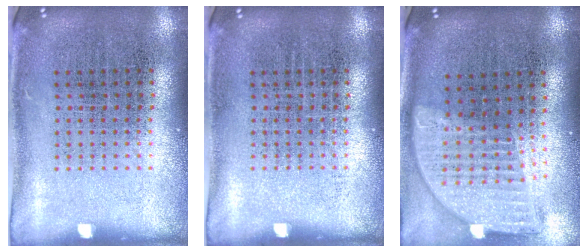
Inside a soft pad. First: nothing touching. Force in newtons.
{"total": 0.0}
{"total": 1.9, "press": 1.5, "slide": 1.1}